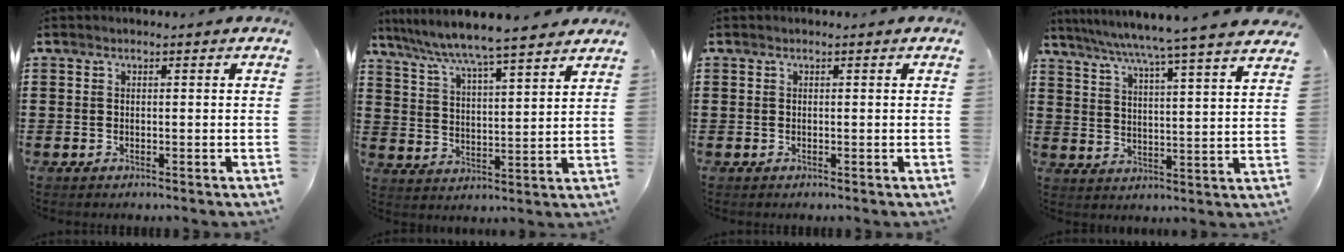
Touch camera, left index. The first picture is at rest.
{"total": 6.0, "force": [5.6, -0.5, 2.2], "torque": [-0.068, -0.036, 0.091]}
{"total": 0.0}
{"total": 6.4, "force": [5.5, -1.5, 2.7], "torque": [-0.075, -0.045, 0.087]}